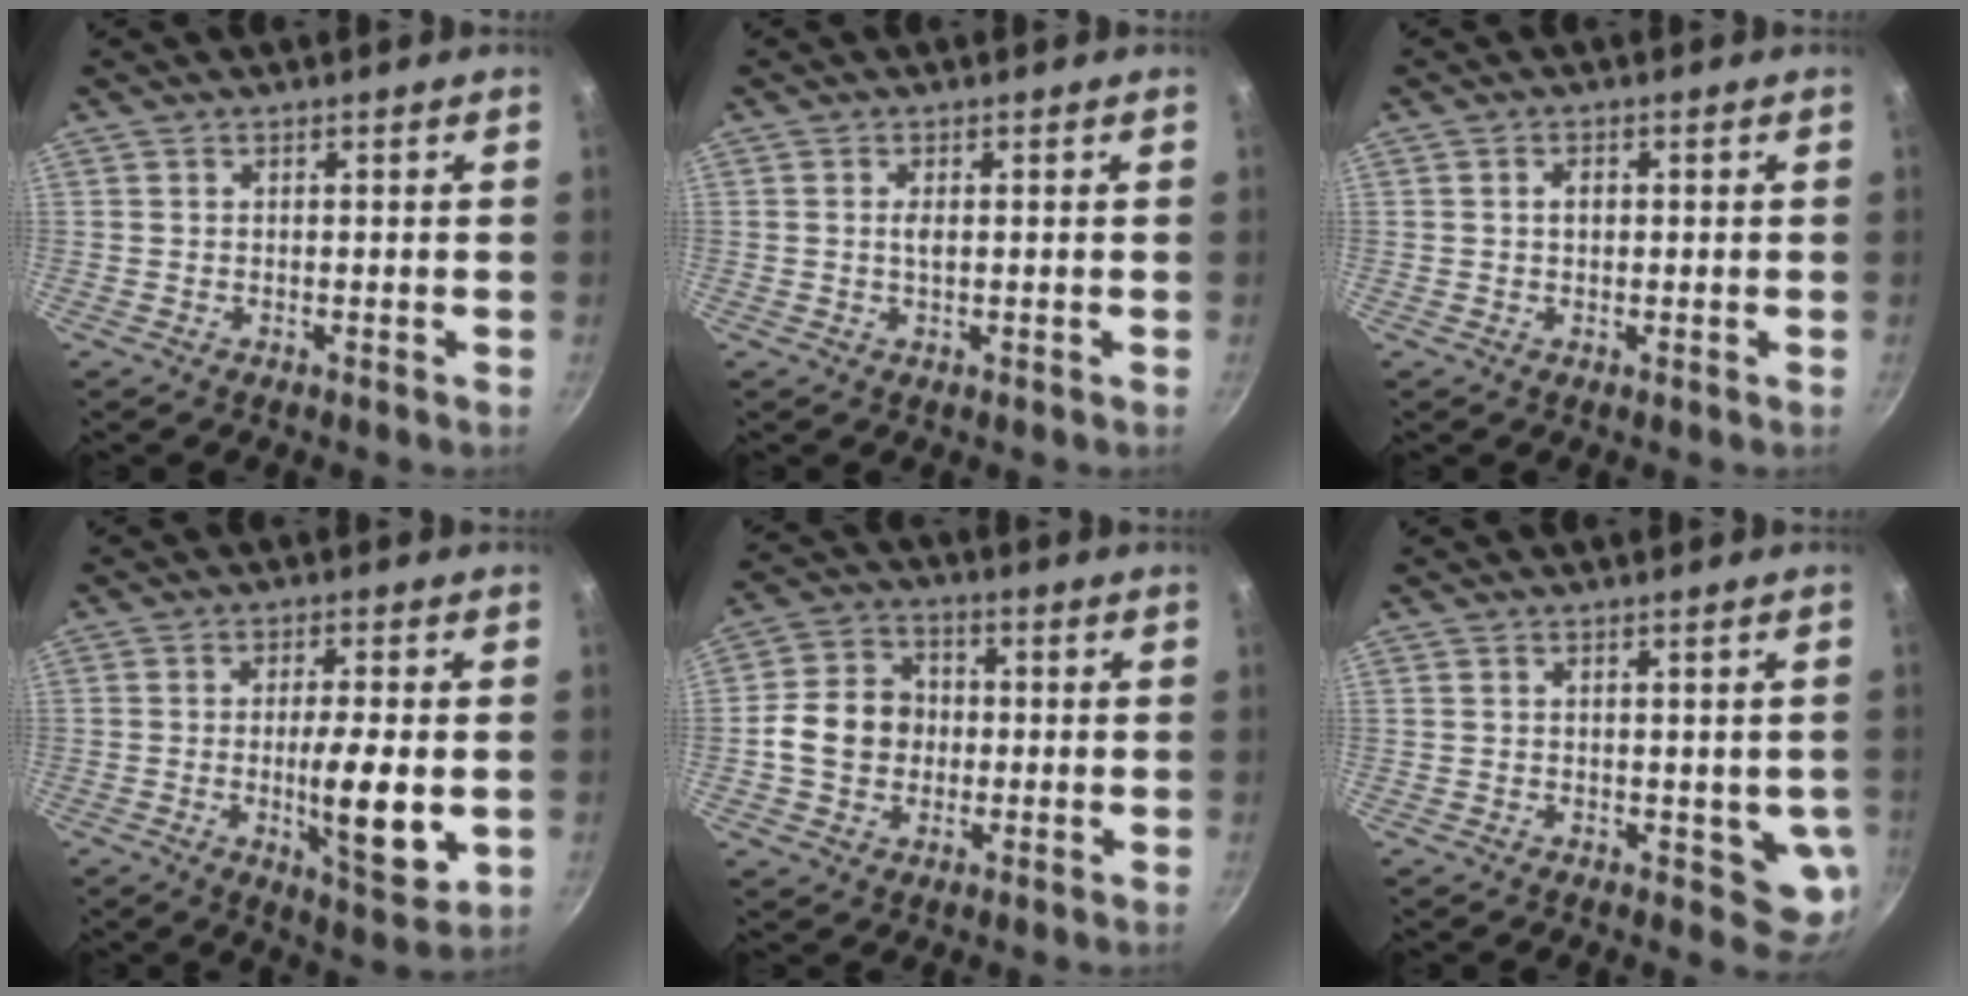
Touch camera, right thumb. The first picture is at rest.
{"total": 1.5, "force": [0.2, 0.6, 1.3], "torque": [-0.026, 0.001, 0.002]}
{"total": 1.7, "force": [0.2, 1.2, 1.2], "torque": [-0.014, 0.003, 0.003]}
{"total": 11.4, "force": [-1.7, 3.0, 10.9], "torque": [-0.172, -0.007, -0.021]}
{"total": 10.5, "force": [-0.6, 8.8, 5.6], "torque": [-0.072, 0.019, -0.024]}
{"total": 5.6, "force": [-0.1, 3.0, 4.7], "torque": [-0.042, -0.011, 0.002]}